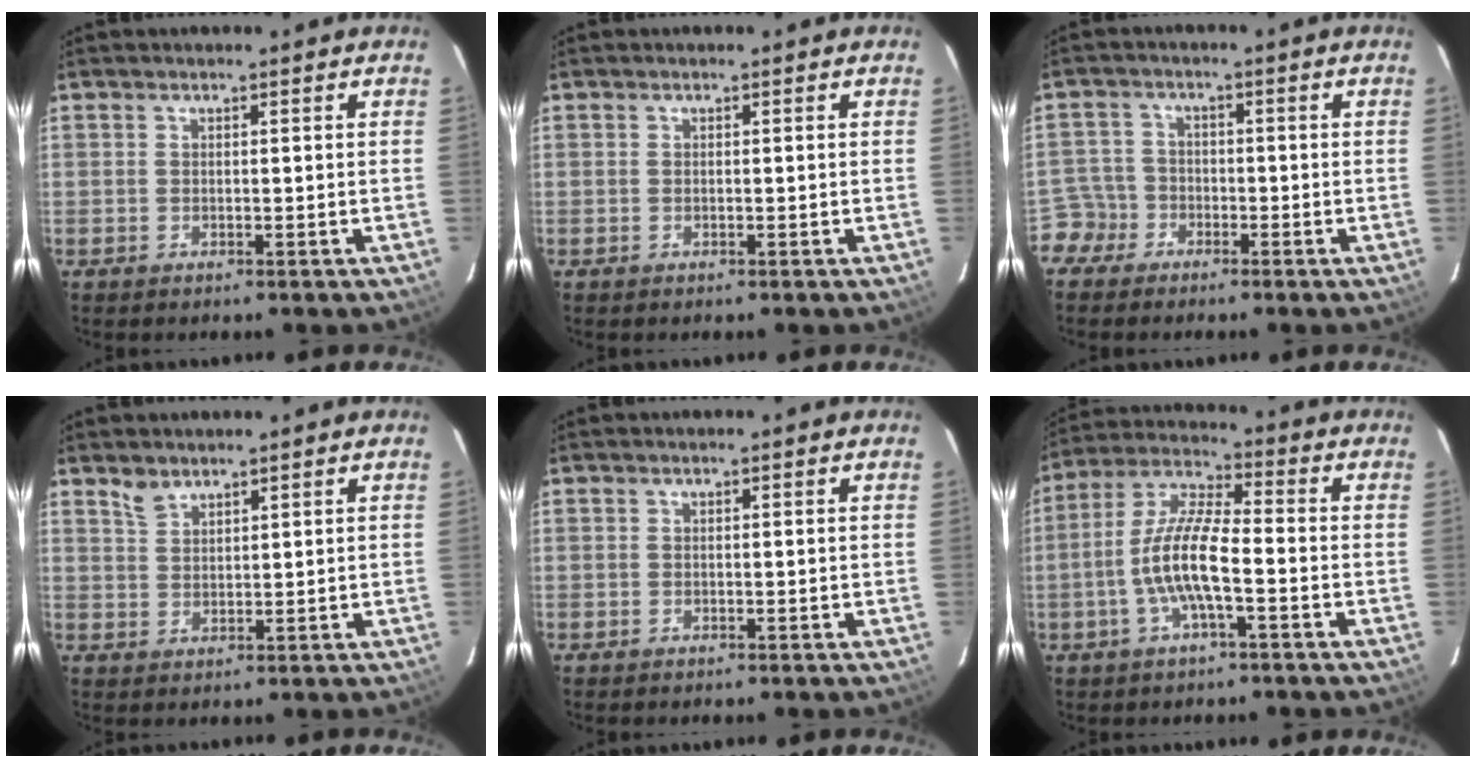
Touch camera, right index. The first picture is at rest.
{"total": 0.0}
{"total": 4.2, "force": [-2.6, 3.3, -0.3], "torque": [0.007, 0.020, -0.056]}
{"total": 2.8, "force": [2.4, 1.2, 0.9], "torque": [-0.015, 0.003, 0.048]}
{"total": 0.0}
{"total": 10.6, "force": [-3.2, 2.3, 9.9], "torque": [-0.208, 0.003, -0.062]}